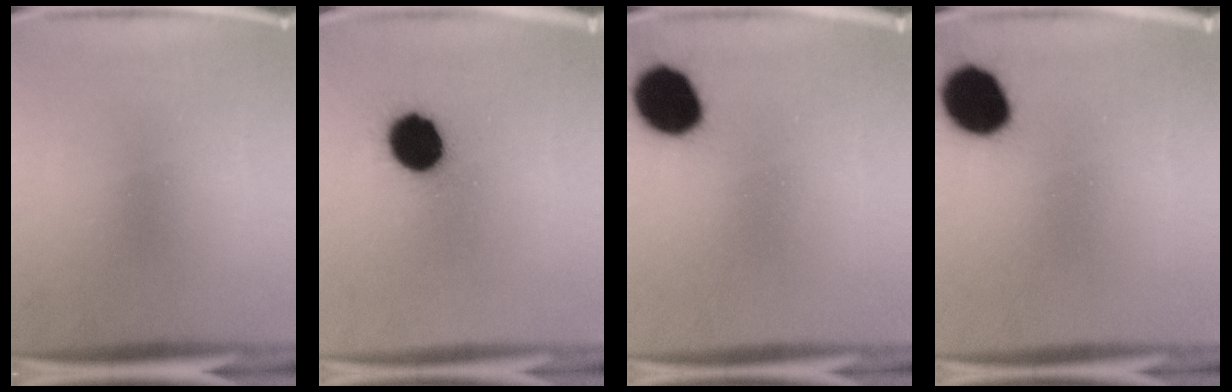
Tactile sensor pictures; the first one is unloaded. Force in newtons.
{"total": 12.3}
{"total": 13.6}
{"total": 13.6}